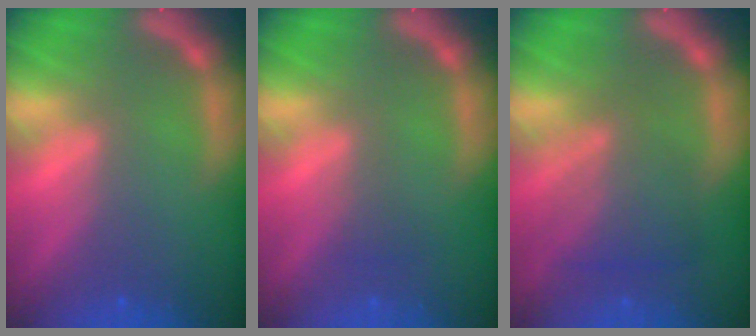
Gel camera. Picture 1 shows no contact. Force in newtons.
{"total": 1.0}
{"total": 5.1}